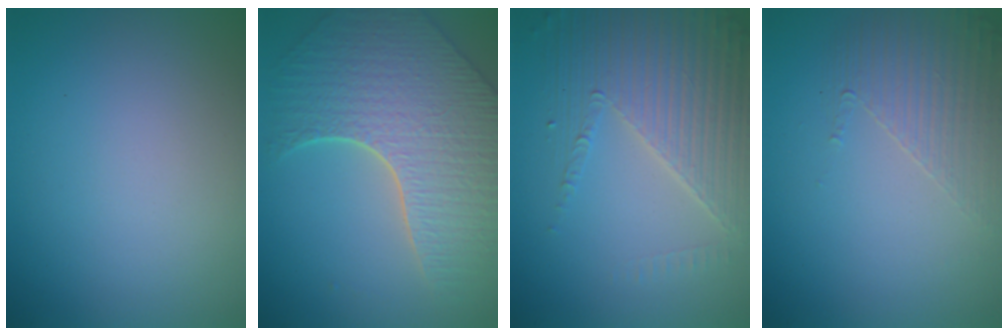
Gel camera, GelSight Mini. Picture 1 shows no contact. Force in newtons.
{"total": 8.3, "press": 6.1, "slide": 5.6}
{"total": 5.4, "press": 4.4, "slide": 3.2}
{"total": 1.8, "press": 1.2, "slide": 1.3}